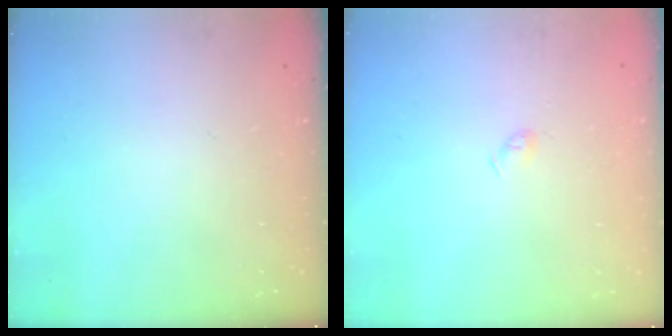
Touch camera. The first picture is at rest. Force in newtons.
{"total": 2.6, "press": 2.5, "slide": 0.4}